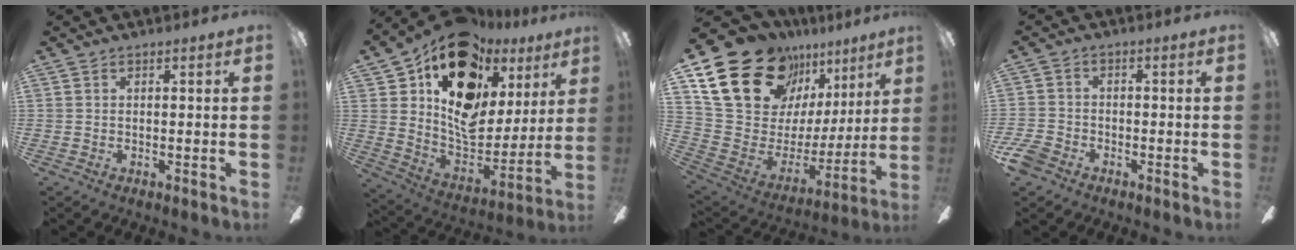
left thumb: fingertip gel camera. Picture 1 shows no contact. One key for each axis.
{"total": 19.5, "fx": 11.8, "fy": 11.7, "fz": 10.3, "tx": -0.175, "ty": -0.089, "tz": 0.207}
{"total": 23.7, "fx": 15.7, "fy": 13.8, "fz": 11.1, "tx": -0.205, "ty": -0.094, "tz": 0.304}
{"total": 4.9, "fx": -3.3, "fy": 3.0, "fz": 2.2, "tx": -0.056, "ty": 0.011, "tz": -0.065}